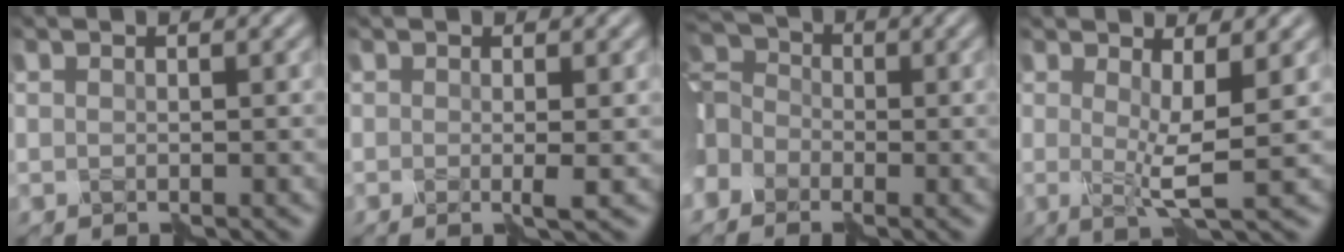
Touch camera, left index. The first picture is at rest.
{"total": 1.1, "force": [-0.1, 0.0, 1.0], "torque": [-0.015, 0.000, -0.005]}
{"total": 7.2, "force": [-3.3, 5.6, 3.1], "torque": [-0.086, 0.006, -0.072]}
{"total": 3.0, "force": [0.3, 0.3, 3.0], "torque": [-0.047, -0.011, 0.002]}